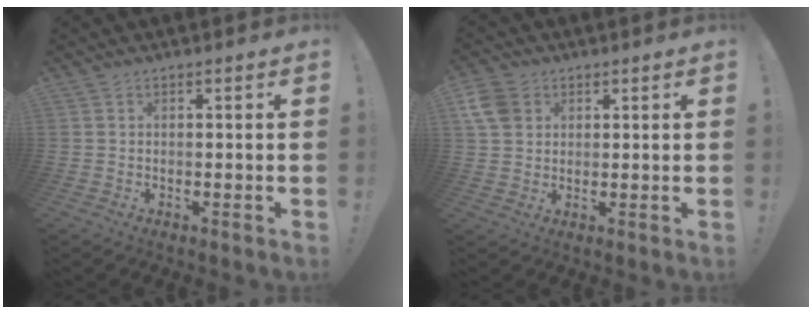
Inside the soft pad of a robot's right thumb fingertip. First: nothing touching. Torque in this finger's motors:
{"motor_torque": [-0.06, 0.18, 0.49, 0.12, 0.04]}